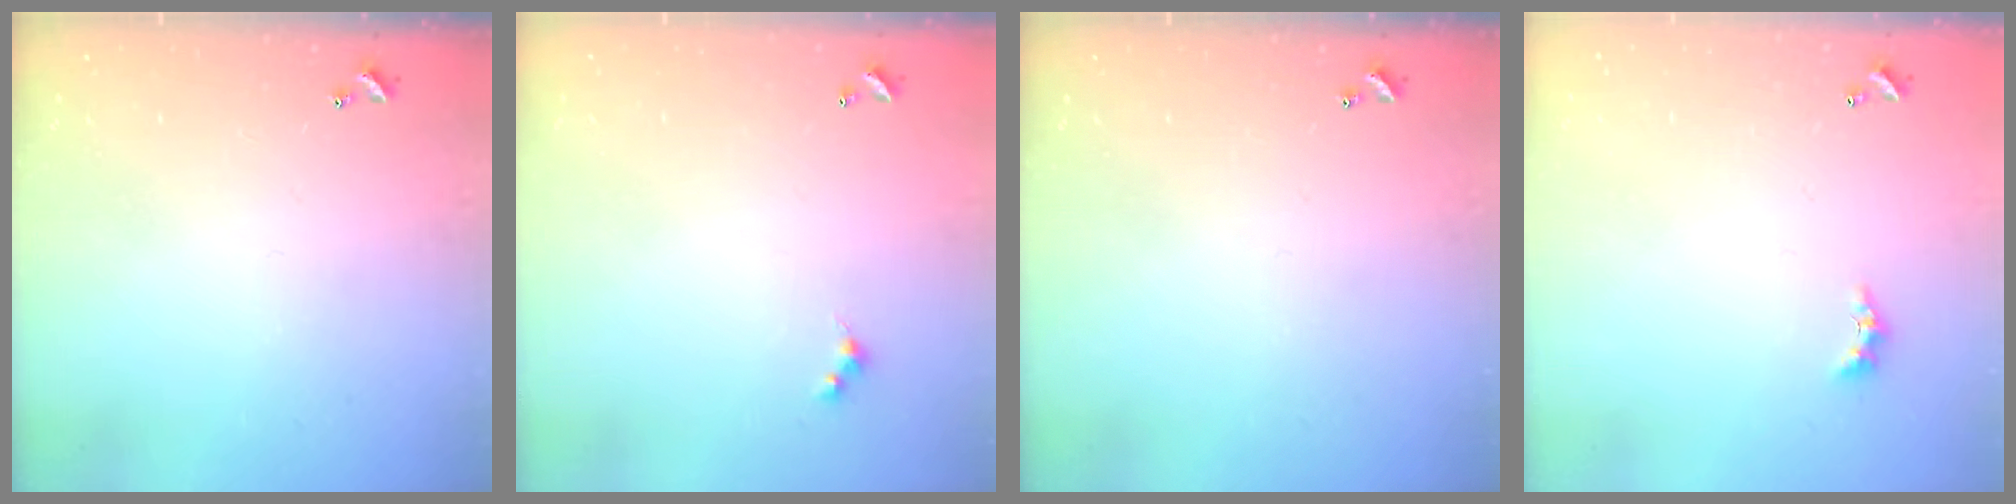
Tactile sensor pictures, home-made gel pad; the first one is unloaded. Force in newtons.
{"total": 1.5, "press": 1.4, "slide": 0.3}
{"total": 0.0}
{"total": 2.2, "press": 2.2, "slide": 0.6}